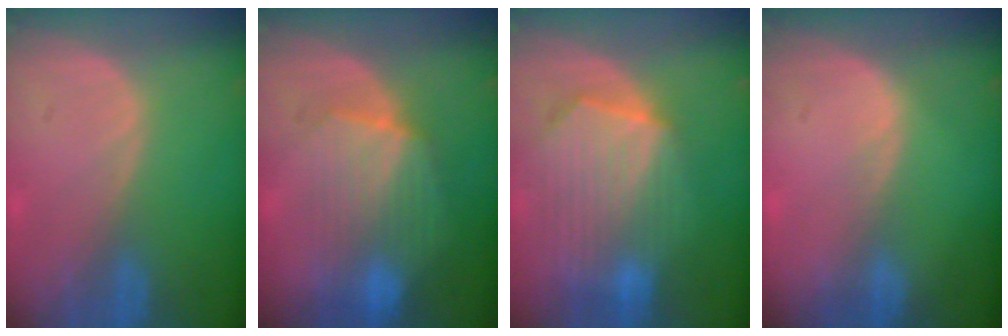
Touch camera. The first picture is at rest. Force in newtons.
{"total": 8.0, "press": 7.9, "slide": 1.0}
{"total": 10.4, "press": 9.1, "slide": 5.1}
{"total": 0.8, "press": 0.5, "slide": 0.7}